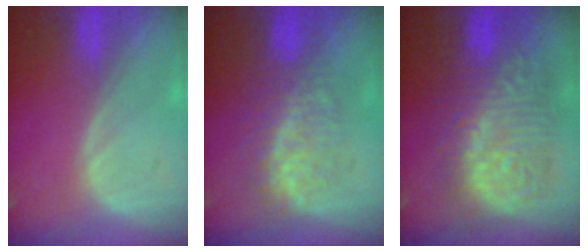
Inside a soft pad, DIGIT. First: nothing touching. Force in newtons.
{"total": 7.5, "press": 7.2, "slide": 2.3}
{"total": 12.8, "press": 12.7, "slide": 1.2}